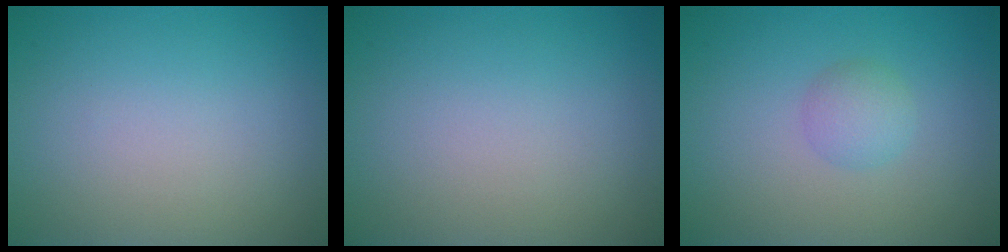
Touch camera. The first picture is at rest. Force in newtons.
{"total": 0.0}
{"total": 1.8, "press": 1.8, "slide": 0.1}